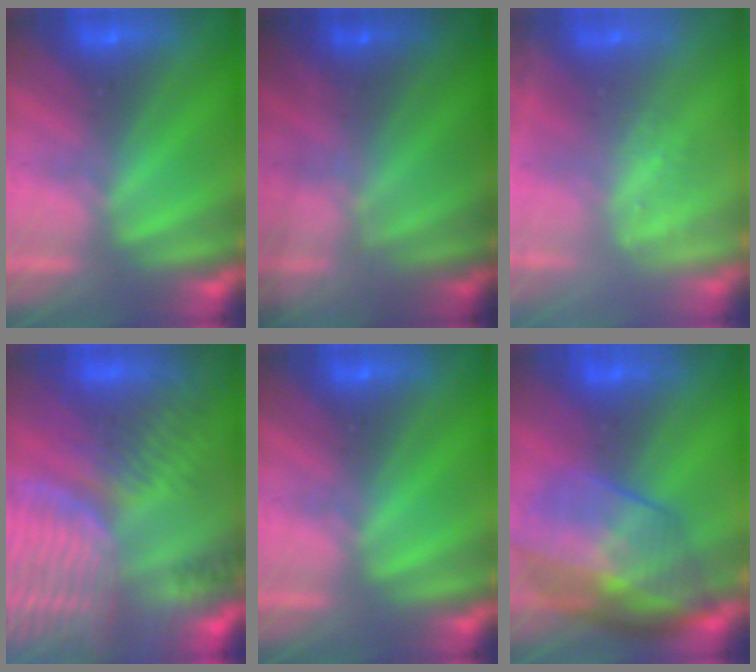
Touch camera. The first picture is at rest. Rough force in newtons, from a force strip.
{"total": 1.3}
{"total": 2.4}
{"total": 9.1}
{"total": 0.0}
{"total": 7.5}